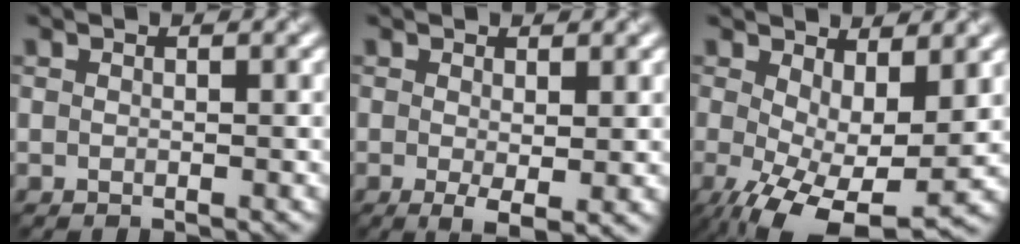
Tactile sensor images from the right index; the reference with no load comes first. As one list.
[{"total": 2.4, "force": [-0.2, 0.6, 2.3], "torque": [-0.040, -0.012, -0.003]}, {"total": 9.4, "force": [-1.7, 4.2, 8.2], "torque": [-0.151, -0.022, -0.018]}]